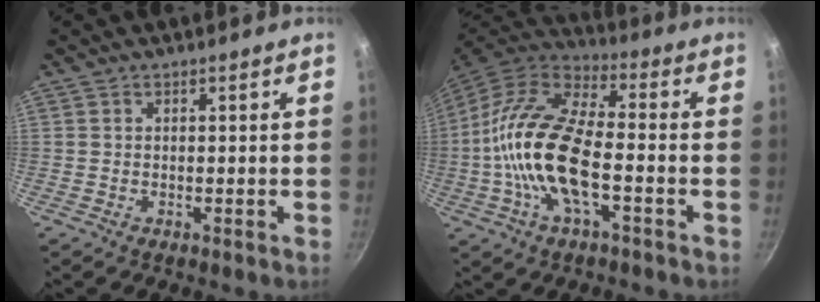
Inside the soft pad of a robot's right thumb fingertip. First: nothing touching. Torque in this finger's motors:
{"motor_torque": [0.08, 1.72, 2.16, -0.61, 0.30]}